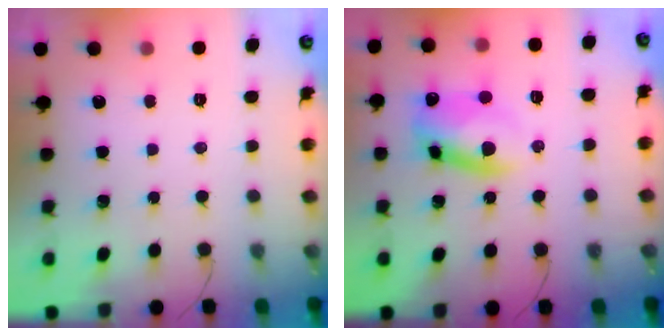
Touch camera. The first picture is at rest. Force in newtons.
{"total": 9.7, "press": 9.7, "slide": 0.8}